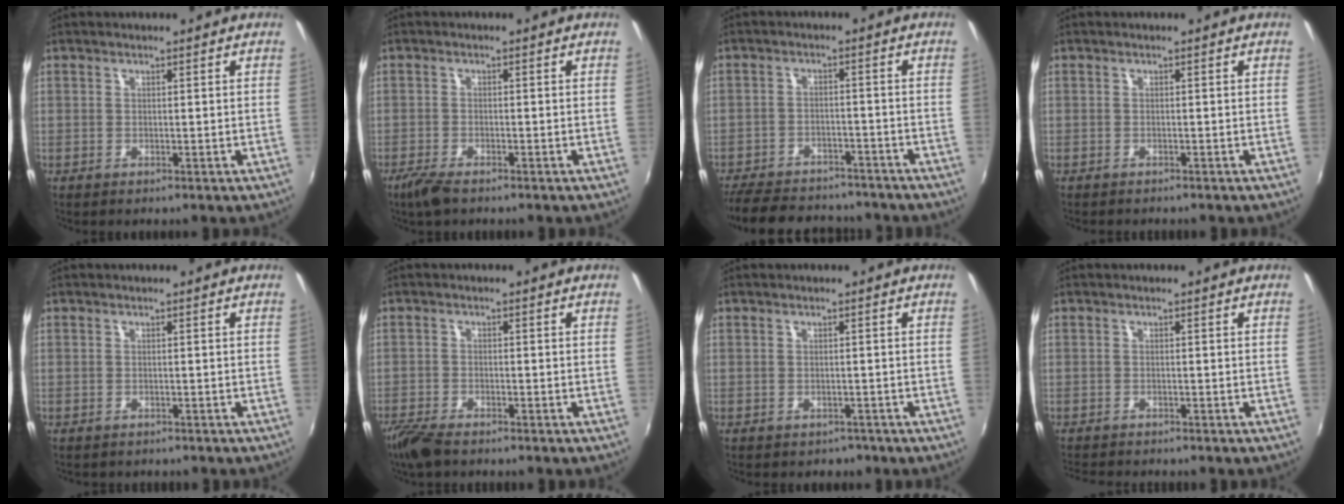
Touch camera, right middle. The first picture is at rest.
{"total": 4.0, "force": [-3.0, 1.1, 2.4], "torque": [-0.065, -0.011, -0.059]}
{"total": 17.2, "force": [-14.6, 6.4, 6.4], "torque": [-0.155, 0.007, -0.208]}
{"total": 1.0, "force": [-1.0, 0.1, 0.1], "torque": [-0.006, -0.006, -0.015]}
{"total": 0.8, "force": [-0.8, 0.3, 0.1], "torque": [-0.006, -0.003, -0.010]}
{"total": 5.8, "force": [-4.7, 1.5, 3.1], "torque": [-0.088, -0.021, -0.093]}
{"total": 2.3, "force": [-1.5, 1.6, 0.4], "torque": [-0.011, -0.006, -0.017]}
{"total": 3.6, "force": [-3.4, 0.3, 1.0], "torque": [-0.031, -0.018, -0.062]}